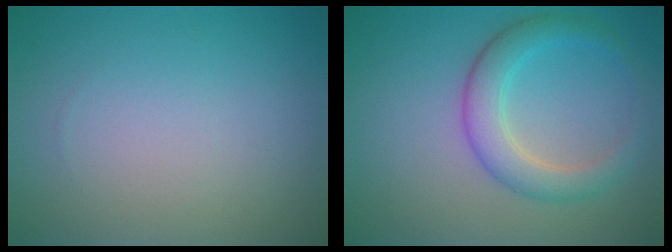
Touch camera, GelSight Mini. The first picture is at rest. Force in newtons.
{"total": 3.9, "press": 3.9, "slide": 0.3}